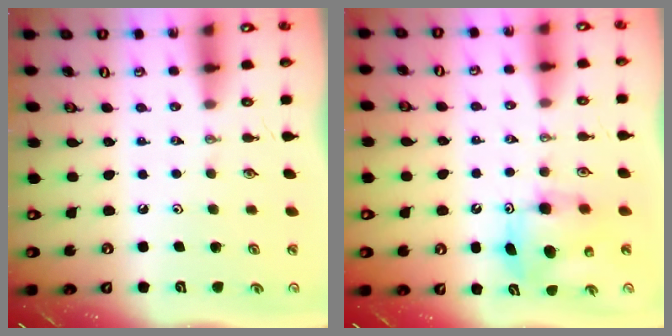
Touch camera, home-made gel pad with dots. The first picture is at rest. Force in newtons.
{"total": 7.1, "press": 7.1, "slide": 0.1}